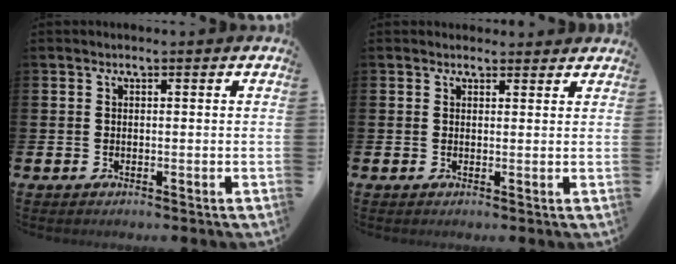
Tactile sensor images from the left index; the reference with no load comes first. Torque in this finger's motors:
{"motor_torque": [0.97, -1.16, 0.15, 0.00]}